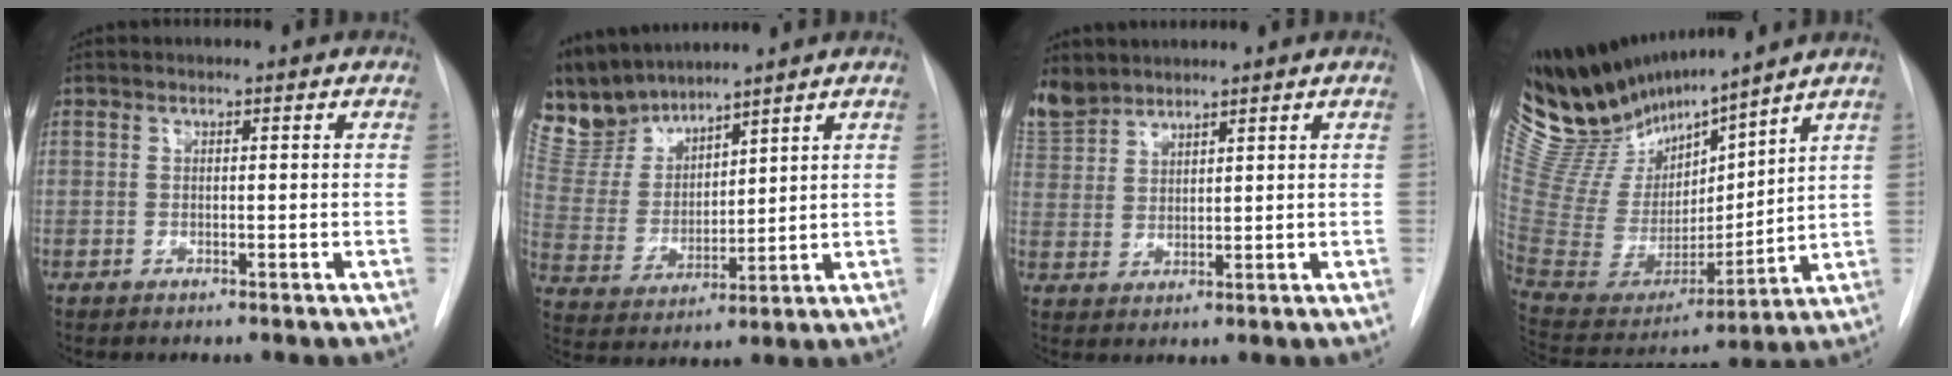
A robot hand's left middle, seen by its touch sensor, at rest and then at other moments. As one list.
[{"total": 10.2, "force": [9.6, 2.5, 2.2], "torque": [-0.067, 0.007, 0.210]}, {"total": 6.9, "force": [6.4, 2.4, 0.9], "torque": [-0.027, 0.007, 0.141]}, {"total": 20.7, "force": [18.4, 3.9, 8.5], "torque": [-0.172, -0.013, 0.360]}]